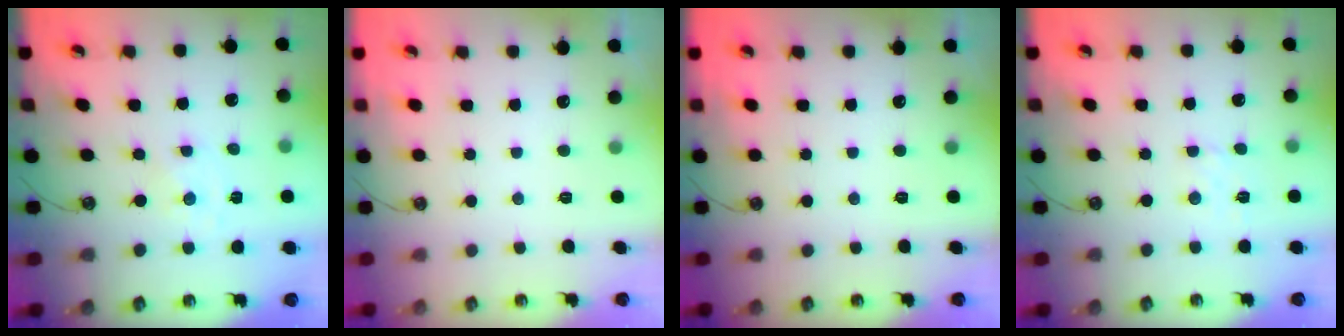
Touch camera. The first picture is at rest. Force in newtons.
{"total": 0.0}
{"total": 0.0}
{"total": 2.9, "press": 2.9, "slide": 0.3}